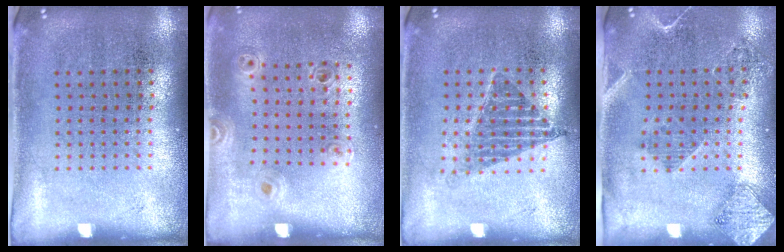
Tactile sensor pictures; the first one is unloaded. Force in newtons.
{"total": 0.9, "press": 0.8, "slide": 0.3}
{"total": 1.1, "press": 1.0, "slide": 0.6}
{"total": 1.8, "press": 1.6, "slide": 0.9}